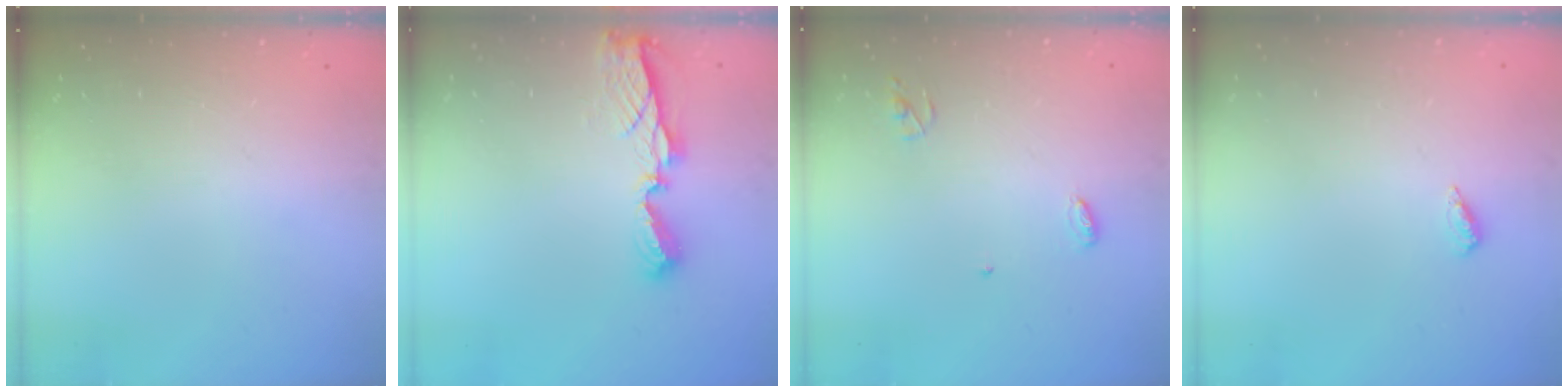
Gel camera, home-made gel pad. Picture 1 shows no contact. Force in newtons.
{"total": 6.7, "press": 6.7, "slide": 0.2}
{"total": 3.5, "press": 3.5, "slide": 0.2}
{"total": 2.6, "press": 2.2, "slide": 1.3}